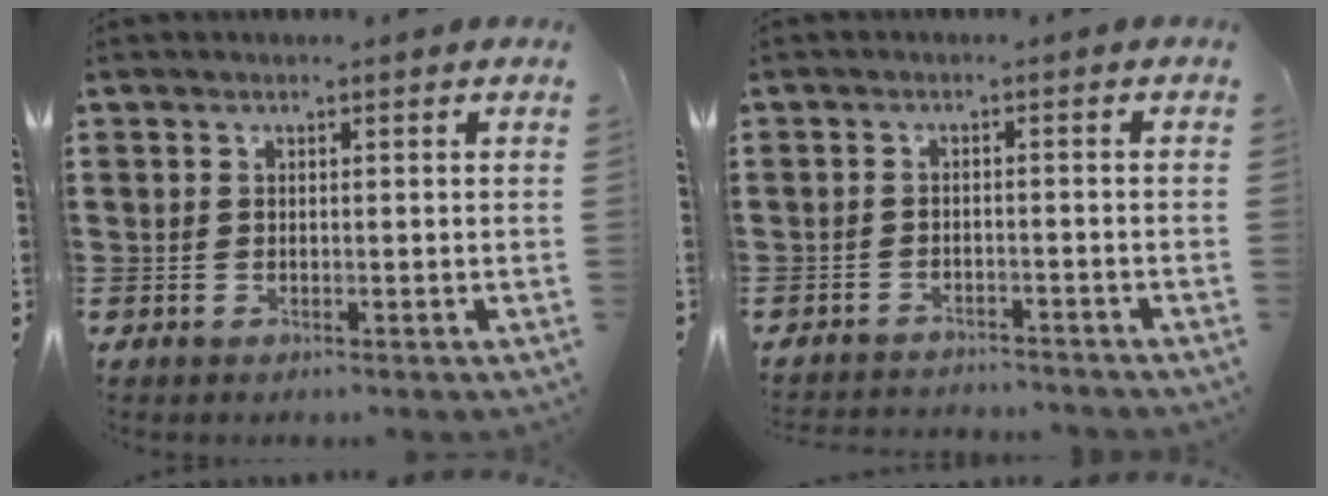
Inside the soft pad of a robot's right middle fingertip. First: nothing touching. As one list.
[{"total": 2.1, "force": [-2.1, 0.1, -0.1], "torque": [-0.007, 0.000, -0.046]}]